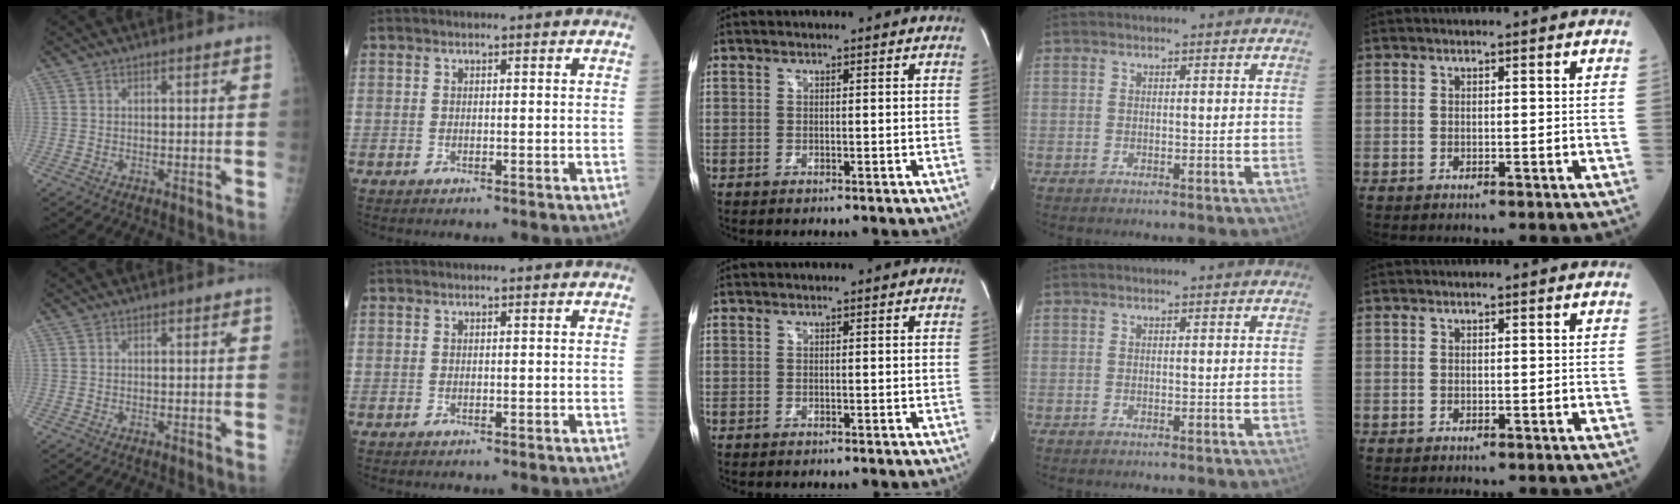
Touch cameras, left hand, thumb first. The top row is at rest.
{}